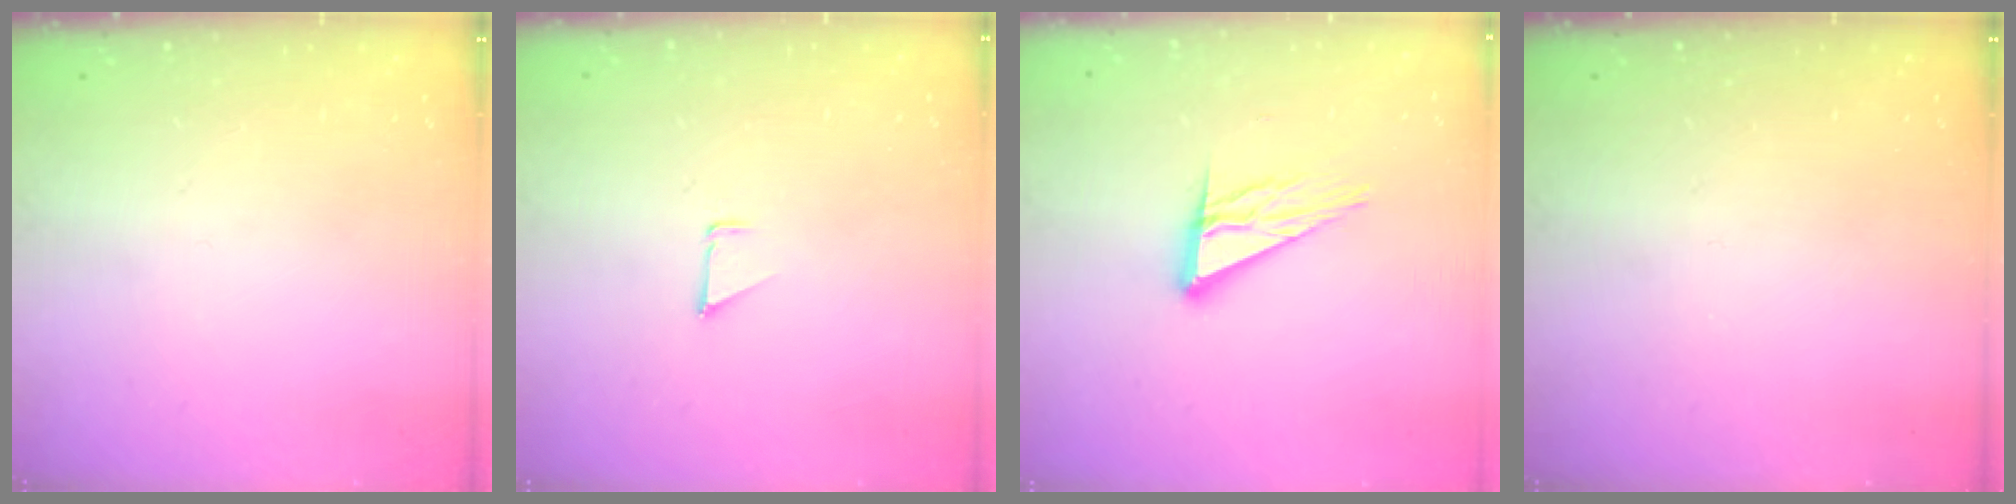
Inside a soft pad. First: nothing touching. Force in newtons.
{"total": 0.9, "press": 0.9, "slide": 0.1}
{"total": 10.9, "press": 10.9, "slide": 1.0}
{"total": 0.0}